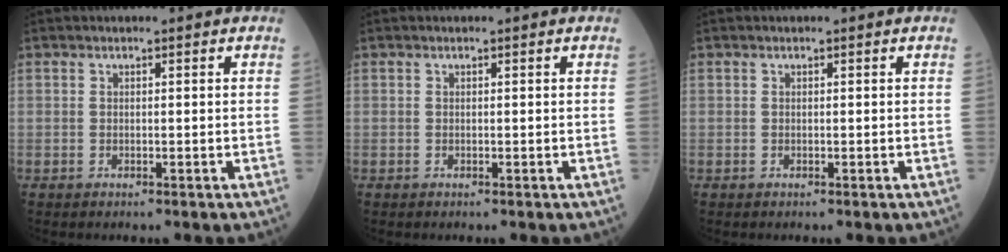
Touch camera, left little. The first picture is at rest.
{"total": 0.0}
{"total": 0.0}